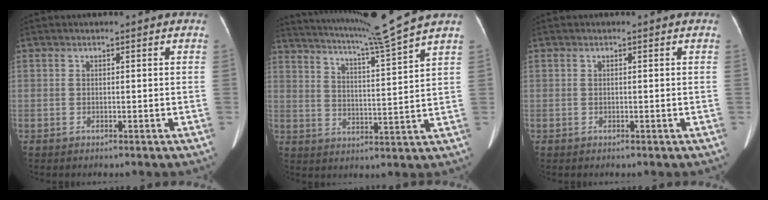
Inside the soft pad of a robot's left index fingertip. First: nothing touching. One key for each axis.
{"total": 12.4, "fx": 10.9, "fy": -3.3, "fz": 4.8, "tx": -0.092, "ty": -0.039, "tz": 0.169}
{"total": 0.0}